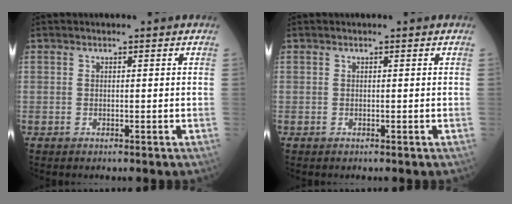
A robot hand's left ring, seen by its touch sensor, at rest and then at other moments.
{"total": 0.0}